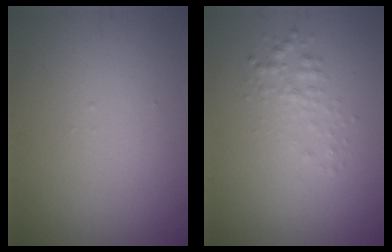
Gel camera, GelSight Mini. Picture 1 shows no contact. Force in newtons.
{"total": 1.6, "press": 1.6, "slide": 0.0}